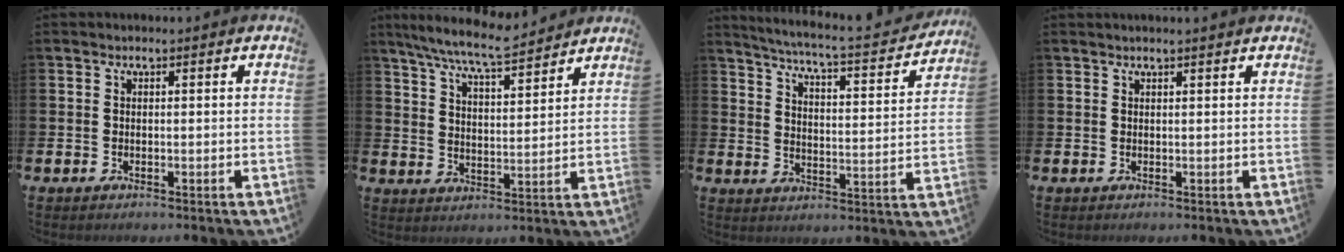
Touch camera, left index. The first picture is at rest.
{"total": 8.1, "force": [7.5, 0.7, 3.0], "torque": [-0.079, -0.038, 0.135]}
{"total": 4.8, "force": [4.5, -0.1, 1.8], "torque": [-0.054, -0.044, 0.066]}
{"total": 0.7, "force": [0.7, -0.1, 0.2], "torque": [0.005, -0.004, 0.011]}